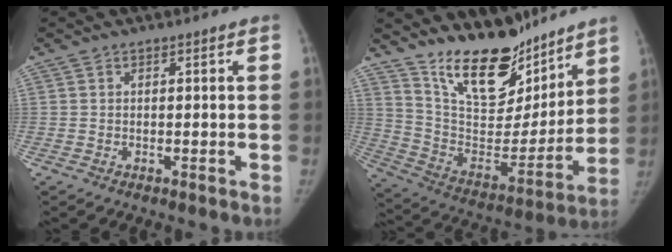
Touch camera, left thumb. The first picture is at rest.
{"total": 20.6, "force": [16.1, 8.8, 9.4], "torque": [-0.104, -0.103, 0.278]}